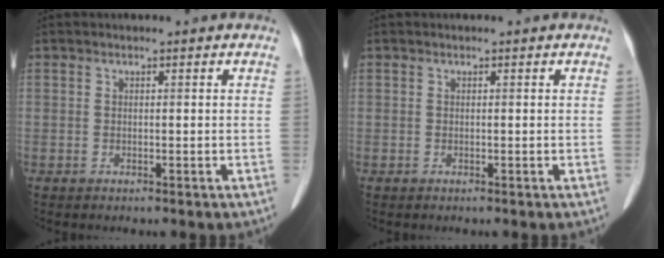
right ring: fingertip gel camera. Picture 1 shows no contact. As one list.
[{"total": 0.0}]